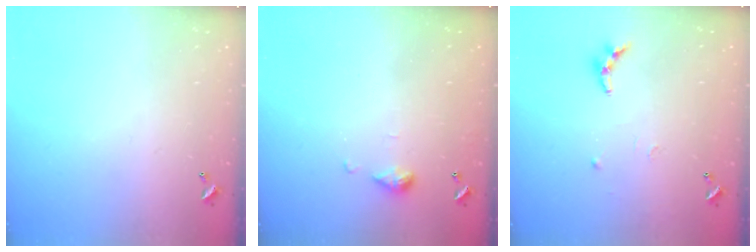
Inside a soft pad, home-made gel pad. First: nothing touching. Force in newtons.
{"total": 5.6, "press": 5.5, "slide": 0.7}
{"total": 6.6, "press": 6.5, "slide": 0.6}